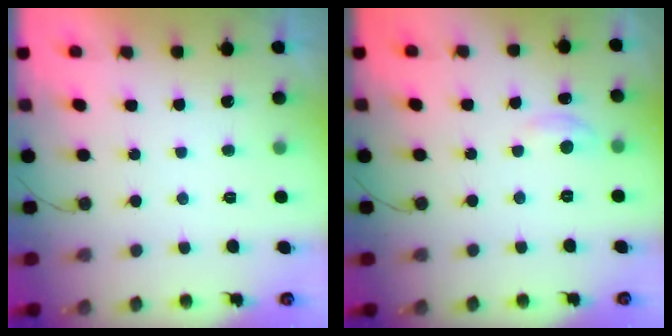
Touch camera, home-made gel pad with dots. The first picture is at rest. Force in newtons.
{"total": 2.7, "press": 2.7, "slide": 0.4}